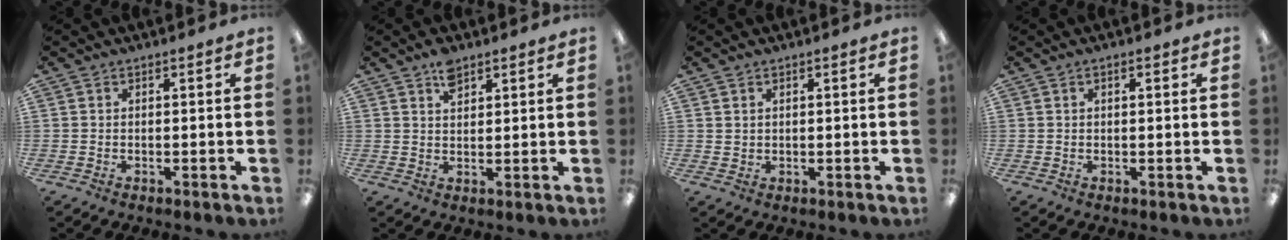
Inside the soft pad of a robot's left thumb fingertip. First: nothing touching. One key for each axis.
{"total": 4.5, "fx": 3.1, "fy": 2.3, "fz": 2.2, "tx": -0.035, "ty": -0.007, "tz": 0.055}
{"total": 1.3, "fx": 1.0, "fy": 0.8, "fz": 0.0, "tx": -0.002, "ty": 0.001, "tz": 0.019}
{"total": 1.3, "fx": 0.5, "fy": 0.5, "fz": 1.0, "tx": -0.020, "ty": 0.003, "tz": 0.009}